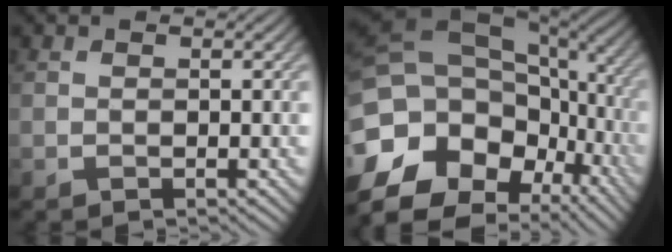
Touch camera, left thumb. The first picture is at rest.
{"total": 18.1, "force": [-7.3, 12.5, 10.8], "torque": [-0.266, 0.013, -0.105]}